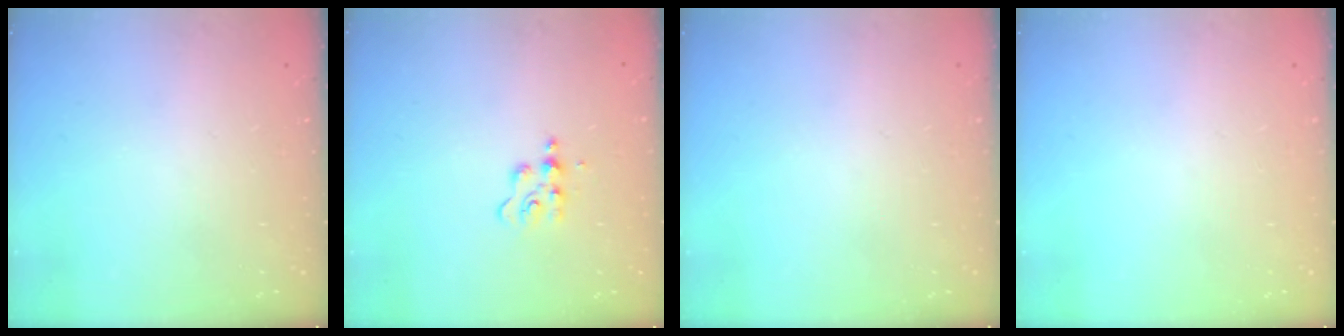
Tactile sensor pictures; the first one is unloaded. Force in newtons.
{"total": 4.8, "press": 4.7, "slide": 0.8}
{"total": 0.0}
{"total": 0.0}